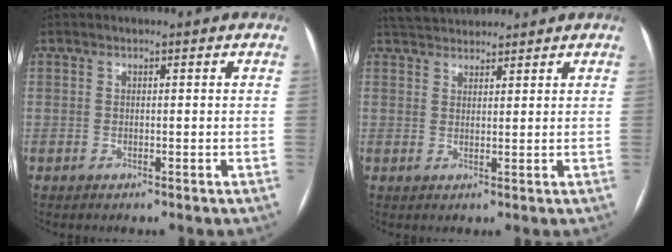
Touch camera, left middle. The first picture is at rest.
{"total": 5.8, "force": [5.4, 1.5, 1.7], "torque": [-0.028, 0.032, 0.094]}